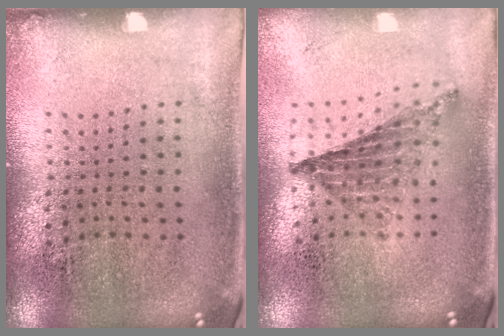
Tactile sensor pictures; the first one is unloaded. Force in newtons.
{"total": 0.7, "press": 0.7, "slide": 0.1}